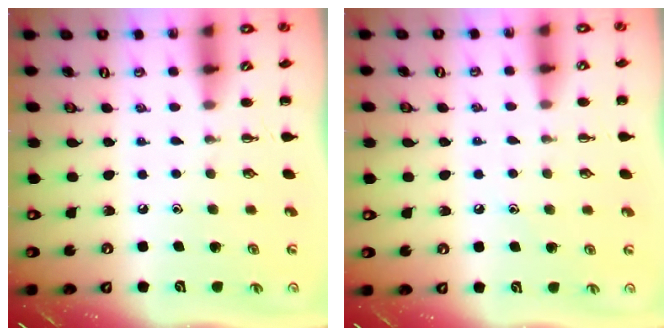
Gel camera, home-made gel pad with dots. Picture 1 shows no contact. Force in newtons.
{"total": 5.3, "press": 5.0, "slide": 1.7}